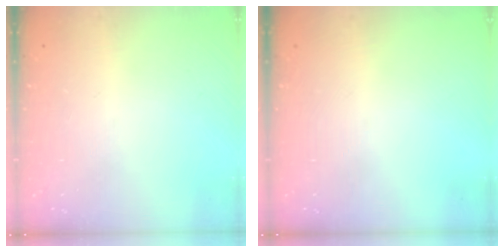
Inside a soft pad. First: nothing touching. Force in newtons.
{"total": 0.0}